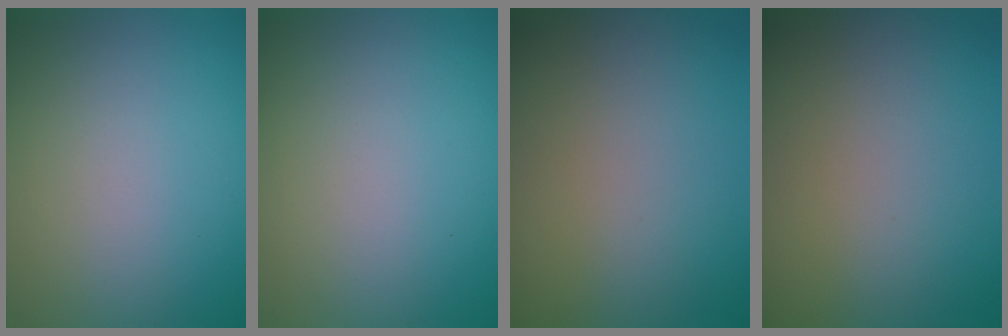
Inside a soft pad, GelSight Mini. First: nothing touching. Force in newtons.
{"total": 0.0}
{"total": 0.0}
{"total": 0.0}